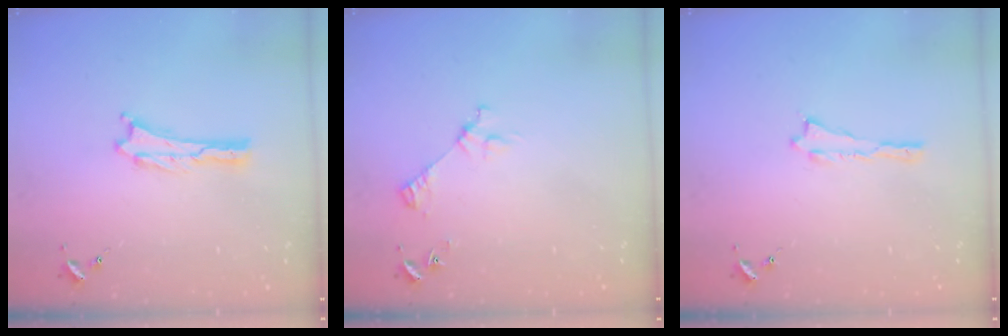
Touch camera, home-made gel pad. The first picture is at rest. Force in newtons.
{"total": 3.3, "press": 3.3, "slide": 0.3}
{"total": 0.0}